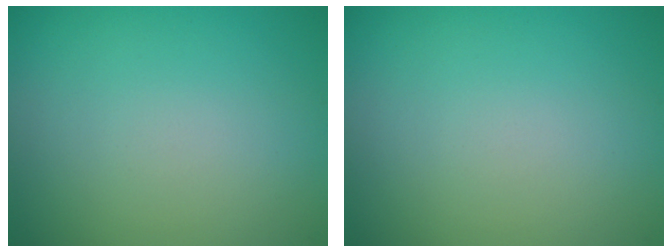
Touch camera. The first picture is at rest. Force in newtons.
{"total": 0.0}